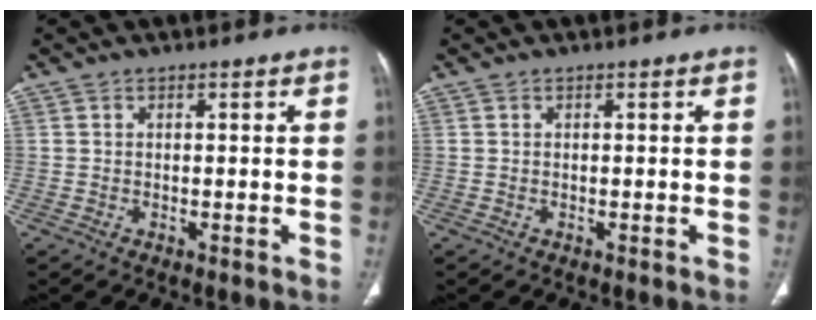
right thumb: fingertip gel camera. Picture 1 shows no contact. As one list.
[{"total": 0.0}]